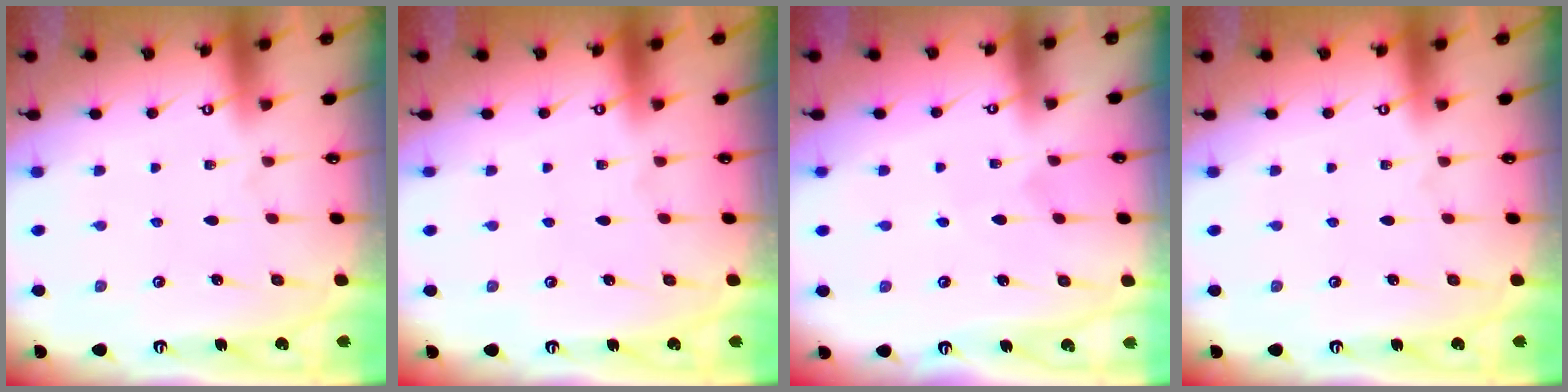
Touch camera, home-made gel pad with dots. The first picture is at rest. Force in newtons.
{"total": 0.0}
{"total": 3.0, "press": 3.0, "slide": 0.3}
{"total": 0.0}